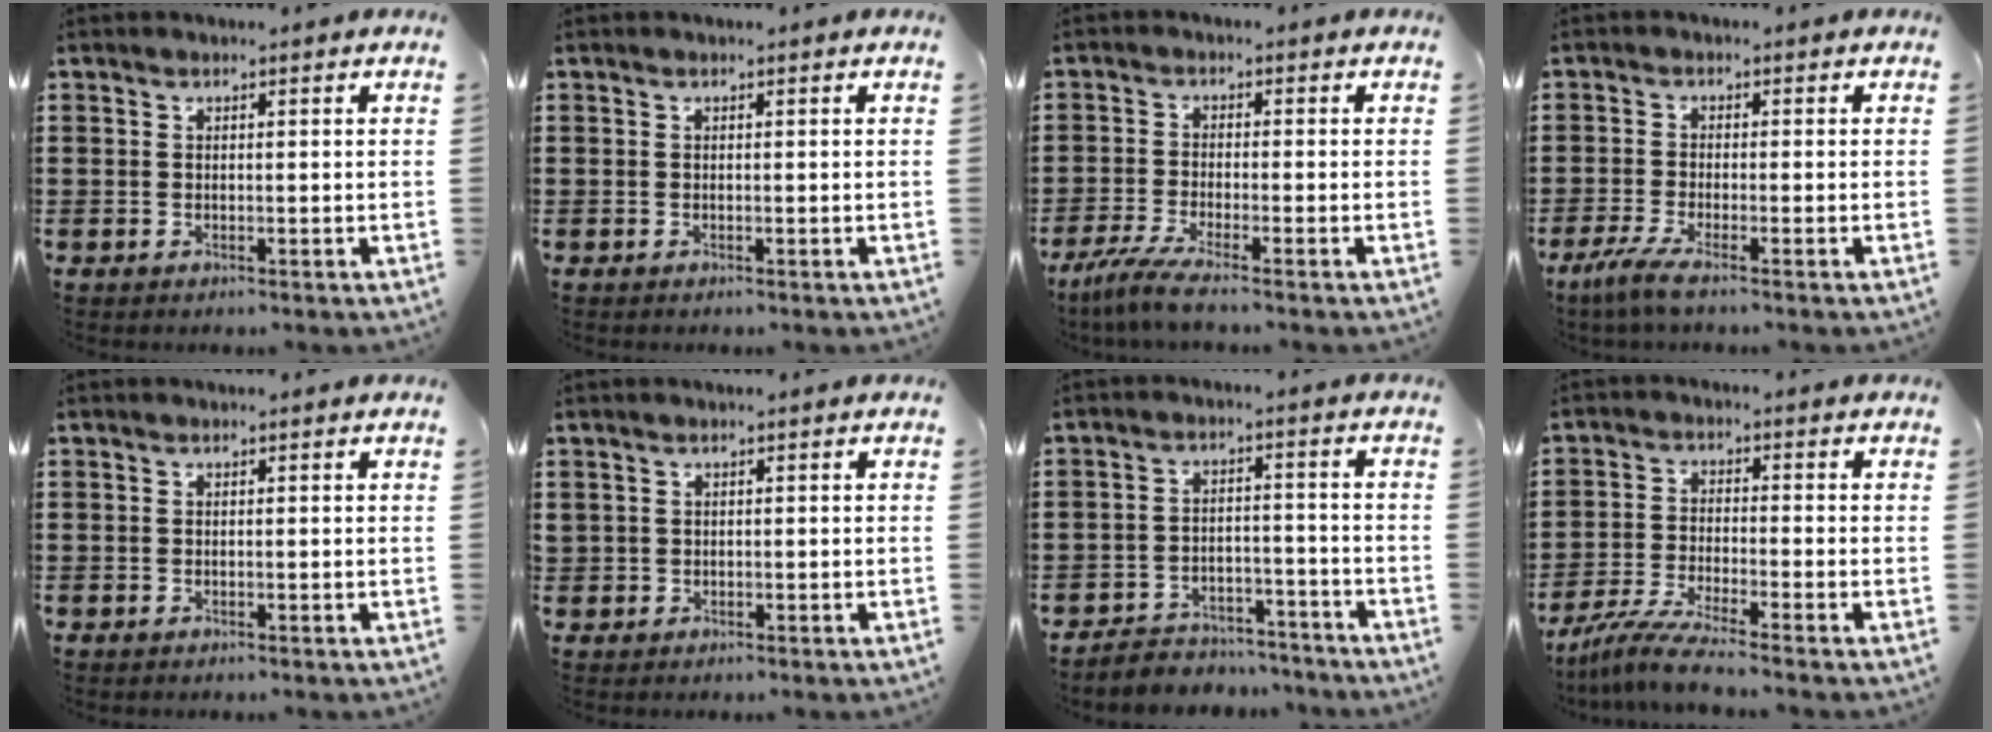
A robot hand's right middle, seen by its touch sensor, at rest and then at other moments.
{"total": 0.0}
{"total": 3.9, "force": [-2.9, -0.2, 2.6], "torque": [-0.068, -0.019, -0.061]}
{"total": 3.2, "force": [-2.1, -0.1, 2.4], "torque": [-0.065, -0.012, -0.045]}
{"total": 0.0}
{"total": 0.7, "force": [0.2, 0.7, 0.1], "torque": [-0.003, 0.005, 0.004]}
{"total": 4.3, "force": [-4.2, 0.8, 0.0], "torque": [-0.005, 0.007, -0.091]}
{"total": 5.5, "force": [-4.8, -0.4, 2.7], "torque": [-0.072, -0.024, -0.097]}